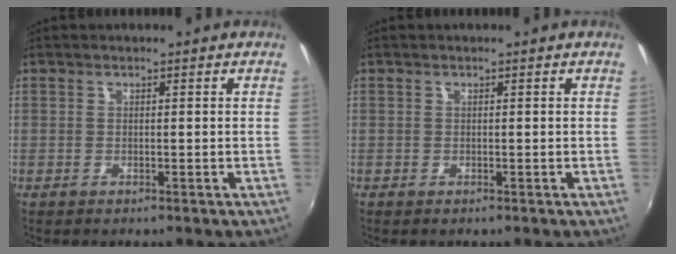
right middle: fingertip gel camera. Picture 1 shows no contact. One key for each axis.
{"total": 0.0}